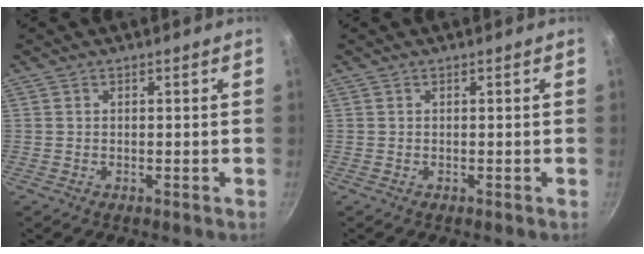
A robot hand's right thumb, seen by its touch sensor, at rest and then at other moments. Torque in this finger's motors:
{"motor_torque": [-0.54, -0.22, 0.05, 0.02, 0.00]}